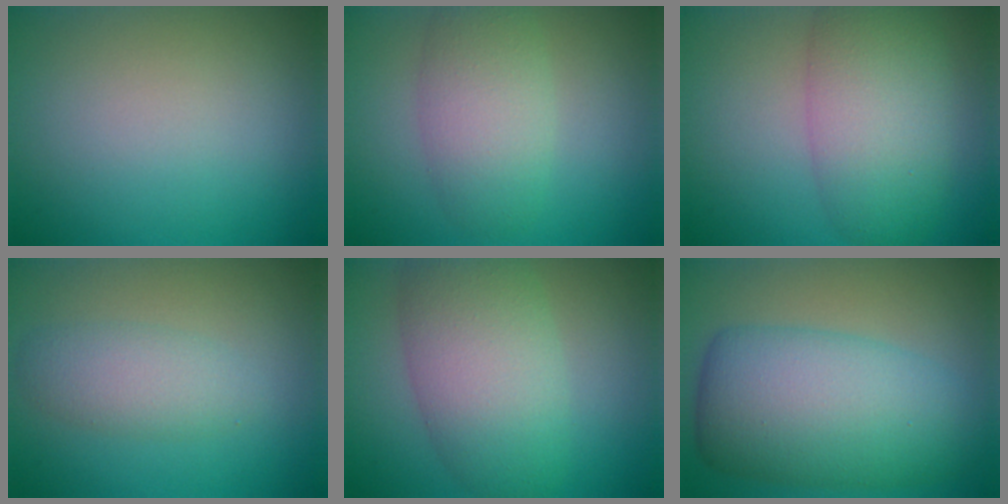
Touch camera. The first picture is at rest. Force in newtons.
{"total": 4.4, "press": 4.4, "slide": 0.2}
{"total": 6.8, "press": 6.8, "slide": 0.4}
{"total": 2.9, "press": 2.9, "slide": 0.1}
{"total": 7.7, "press": 7.7, "slide": 0.2}
{"total": 9.6, "press": 9.6, "slide": 0.3}